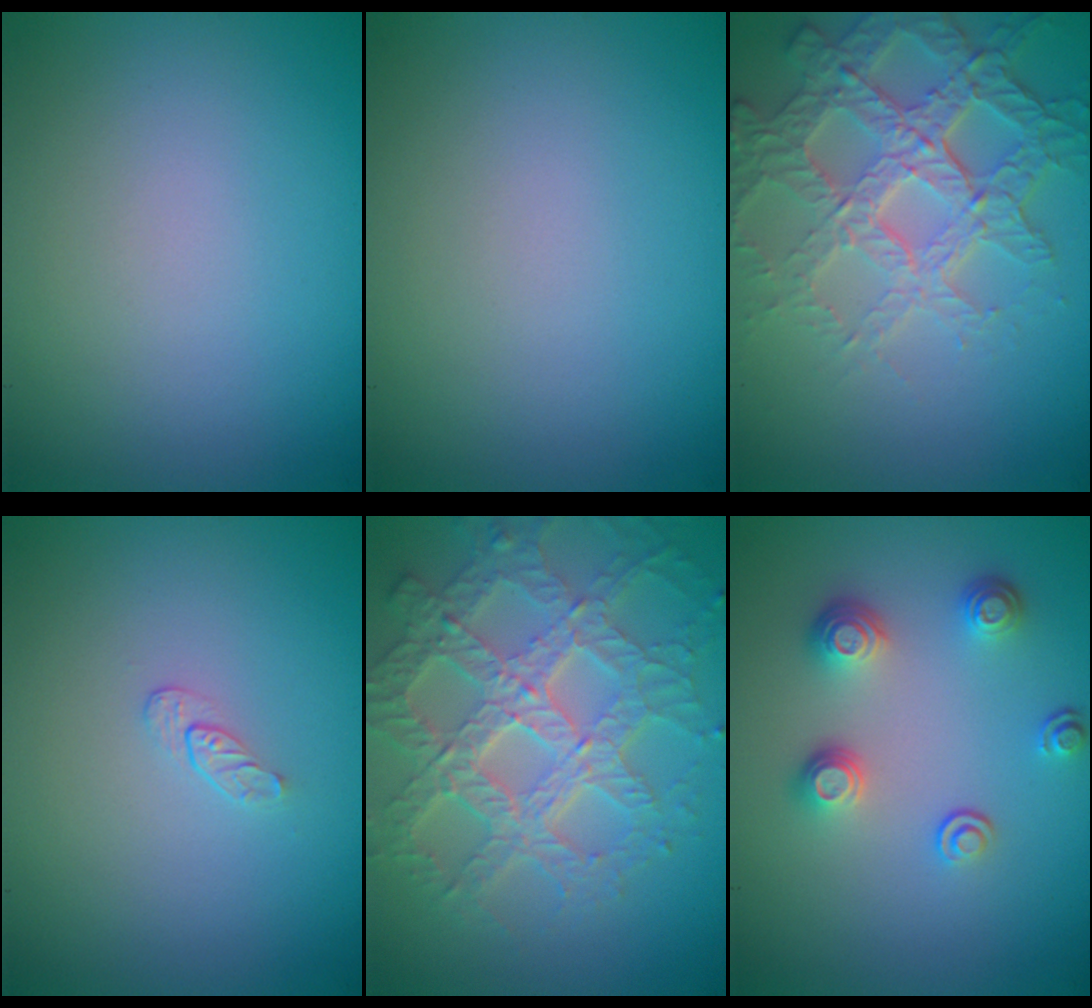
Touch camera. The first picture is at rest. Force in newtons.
{"total": 0.0}
{"total": 6.8, "press": 5.1, "slide": 4.5}
{"total": 0.8, "press": 0.5, "slide": 0.7}
{"total": 7.8, "press": 5.6, "slide": 5.5}
{"total": 3.1, "press": 2.5, "slide": 1.9}